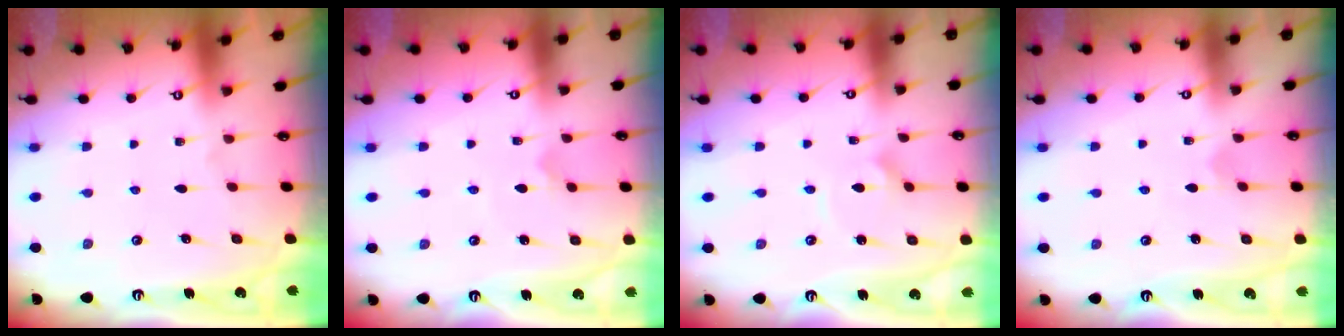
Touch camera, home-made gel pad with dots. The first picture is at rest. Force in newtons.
{"total": 3.5, "press": 3.5, "slide": 0.2}
{"total": 2.6, "press": 2.6, "slide": 0.3}
{"total": 2.7, "press": 2.7, "slide": 0.1}